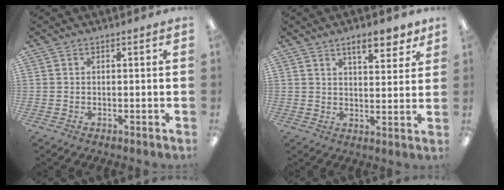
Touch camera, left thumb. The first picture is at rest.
{"total": 7.4, "force": [5.4, 2.7, 4.4], "torque": [-0.050, -0.028, 0.088]}